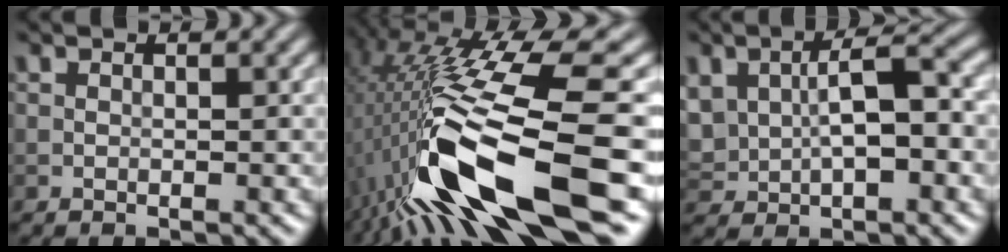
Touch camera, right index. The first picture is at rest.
{"total": 15.0, "force": [-4.8, 3.5, 13.8], "torque": [-0.264, 0.001, -0.071]}
{"total": 7.2, "force": [0.5, 4.0, 6.0], "torque": [-0.120, 0.010, 0.007]}